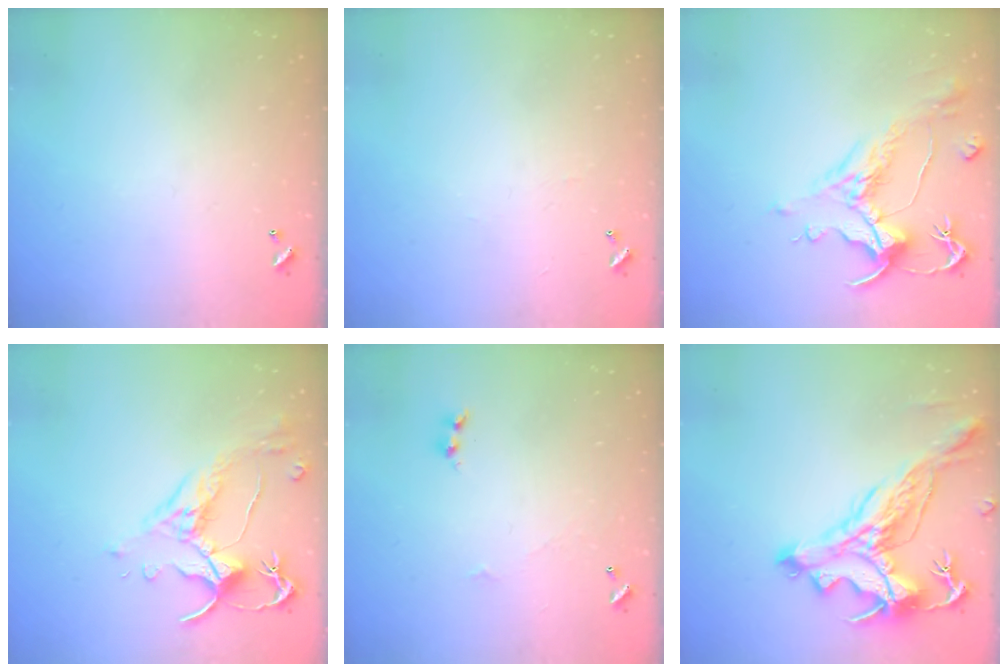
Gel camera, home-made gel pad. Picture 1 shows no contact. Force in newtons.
{"total": 2.2, "press": 2.2, "slide": 0.4}
{"total": 1.5, "press": 0.5, "slide": 1.4}
{"total": 2.6, "press": 2.2, "slide": 1.3}
{"total": 1.6, "press": 1.6, "slide": 0.2}
{"total": 6.8, "press": 6.6, "slide": 1.9}